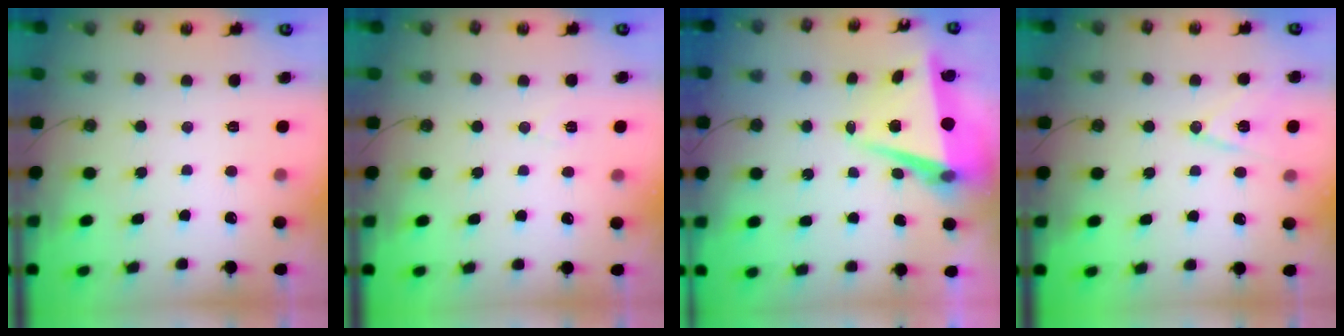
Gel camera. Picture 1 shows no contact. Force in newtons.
{"total": 5.1, "press": 4.4, "slide": 2.6}
{"total": 8.1, "press": 7.9, "slide": 1.8}
{"total": 11.8, "press": 11.2, "slide": 3.5}